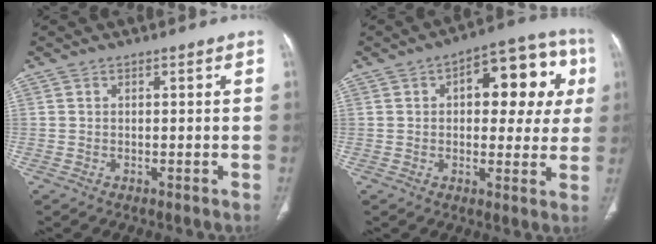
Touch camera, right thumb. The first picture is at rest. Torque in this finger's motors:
{"motor_torque": [1.04, 3.97, 0.92, -0.15, 0.05]}